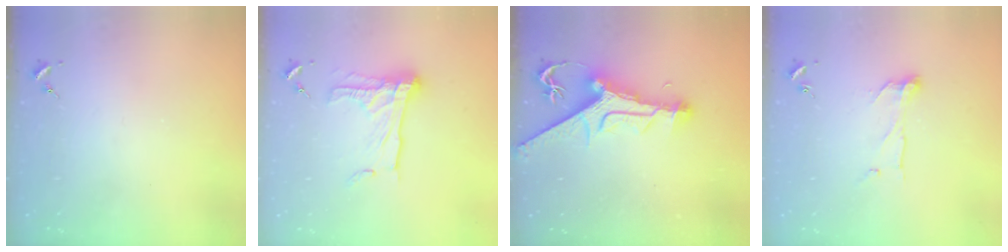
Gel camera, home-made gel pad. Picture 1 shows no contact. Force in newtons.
{"total": 14.7, "press": 14.6, "slide": 1.3}
{"total": 13.6, "press": 13.5, "slide": 1.7}
{"total": 8.2, "press": 8.2, "slide": 0.3}